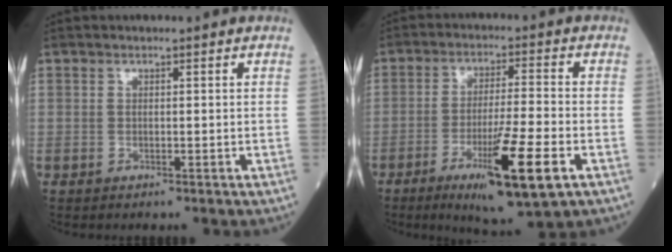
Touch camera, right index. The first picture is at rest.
{"total": 13.0, "force": [-5.7, 0.5, 11.7], "torque": [-0.202, -0.032, -0.090]}